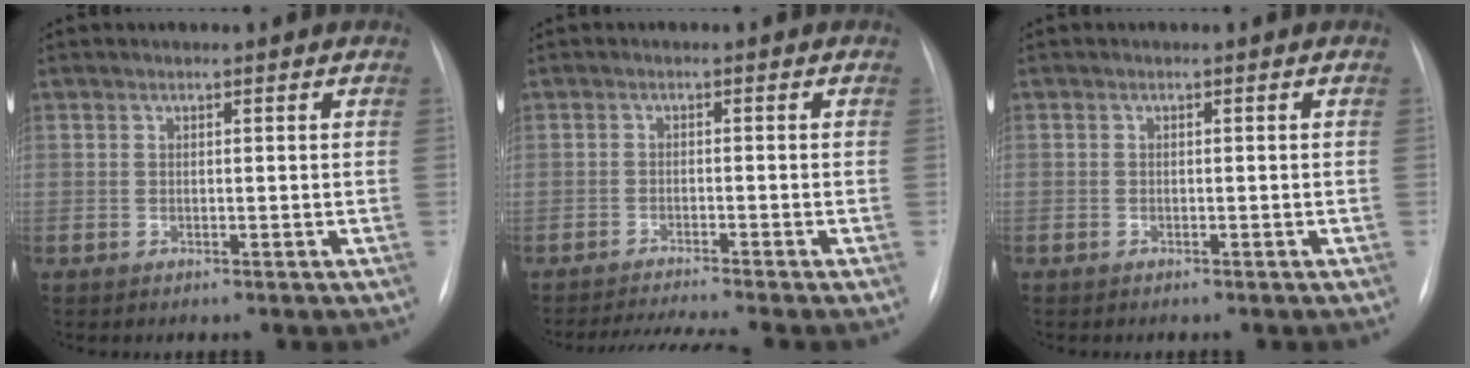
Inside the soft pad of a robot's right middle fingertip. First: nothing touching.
{"total": 6.2, "force": [-5.4, -1.4, 2.6], "torque": [-0.040, -0.017, -0.088]}
{"total": 0.7, "force": [-0.5, 0.5, 0.0], "torque": [-0.007, 0.004, -0.009]}